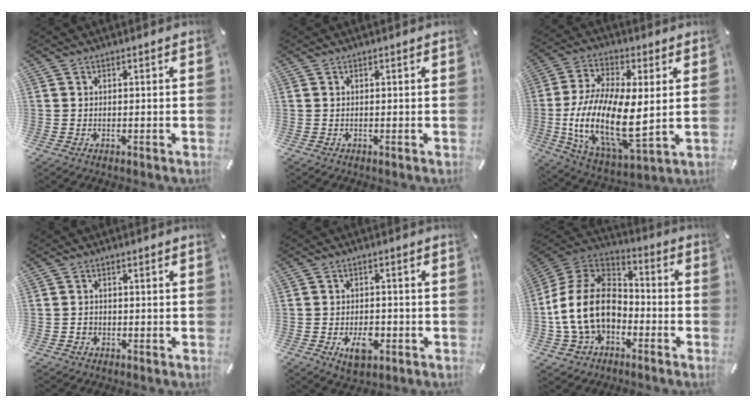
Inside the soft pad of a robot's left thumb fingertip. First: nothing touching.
{"total": 0.0}
{"total": 18.8, "force": [-0.1, 9.7, 16.1], "torque": [-0.331, -0.023, 0.007]}
{"total": 1.4, "force": [-0.6, 1.3, 0.3], "torque": [-0.007, 0.006, -0.014]}
{"total": 6.3, "force": [-2.4, 3.8, 4.5], "torque": [-0.072, 0.003, -0.045]}
{"total": 16.0, "force": [-4.7, 12.1, 9.3], "torque": [-0.207, 0.035, -0.085]}